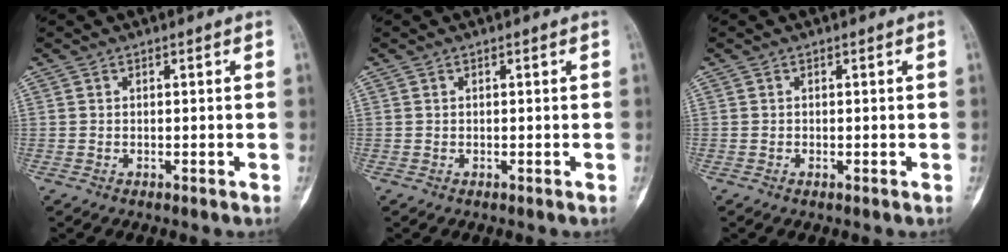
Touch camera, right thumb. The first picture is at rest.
{"total": 0.0}
{"total": 0.0}